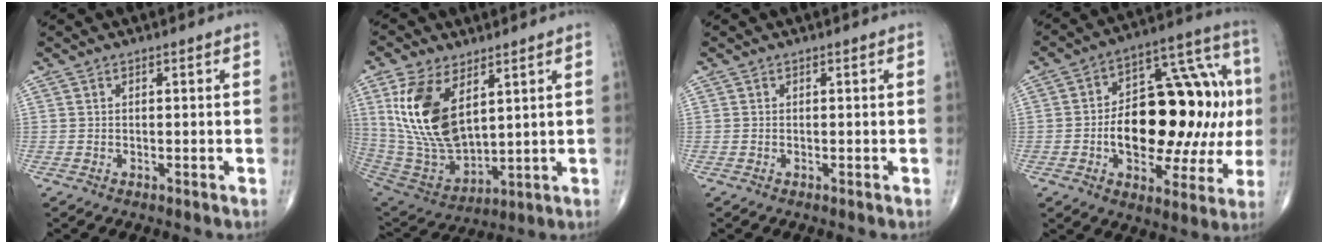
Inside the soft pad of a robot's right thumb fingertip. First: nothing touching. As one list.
[{"total": 18.0, "force": [6.2, 9.5, 14.0], "torque": [-0.265, -0.028, 0.137]}, {"total": 0.0}, {"total": 27.0, "force": [-0.6, 14.5, 22.8], "torque": [-0.296, 0.040, 0.001]}]